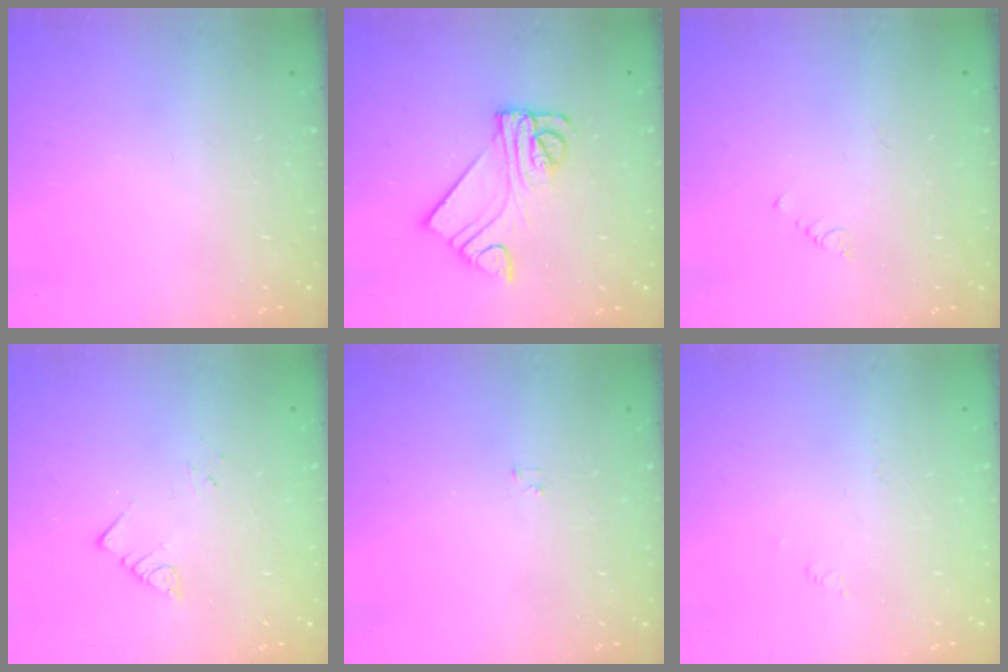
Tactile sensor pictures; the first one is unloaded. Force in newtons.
{"total": 9.3, "press": 9.3, "slide": 0.9}
{"total": 0.7, "press": 0.6, "slide": 0.2}
{"total": 2.8, "press": 2.8, "slide": 0.2}
{"total": 1.2, "press": 1.2, "slide": 0.2}
{"total": 1.7, "press": 1.6, "slide": 0.4}